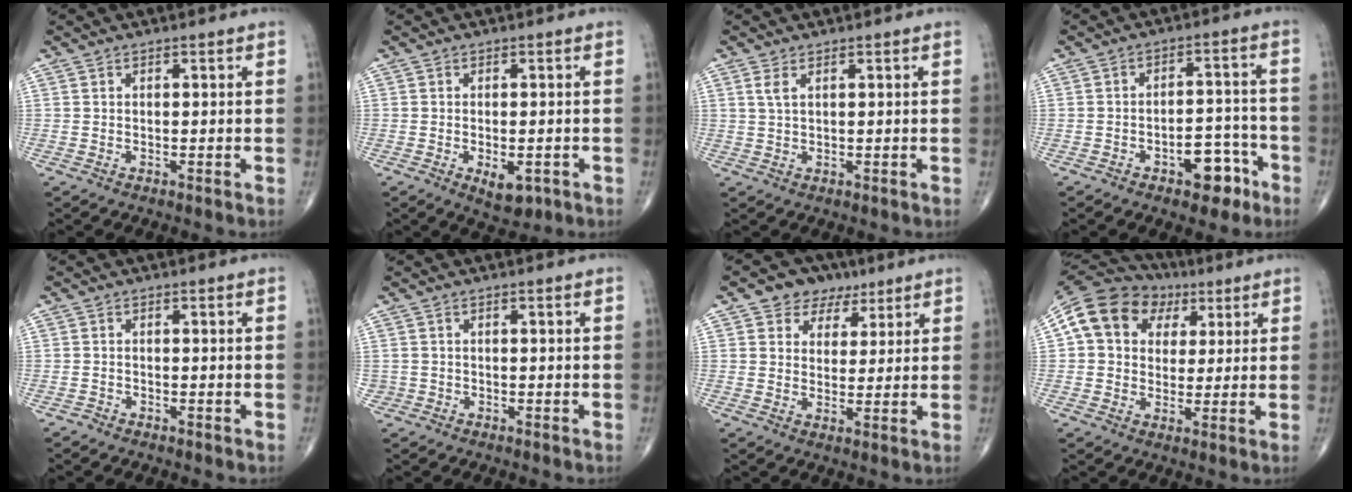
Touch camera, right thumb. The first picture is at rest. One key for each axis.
{"total": 4.8, "fx": -1.7, "fy": 2.5, "fz": 3.8, "tx": -0.049, "ty": -0.002, "tz": -0.016}
{"total": 2.2, "fx": 1.1, "fy": 0.8, "fz": 1.7, "tx": -0.041, "ty": 0.003, "tz": 0.029}
{"total": 8.0, "fx": -4.4, "fy": 4.3, "fz": 5.2, "tx": -0.045, "ty": 0.045, "tz": -0.058}
{"total": 0.7, "fx": -0.6, "fy": 0.3, "fz": -0.1, "tx": 0.000, "ty": 0.000, "tz": -0.016}
{"total": 1.3, "fx": -0.2, "fy": 1.1, "fz": 0.6, "tx": -0.012, "ty": 0.009, "tz": 0.000}
{"total": 7.3, "fx": 4.3, "fy": 5.4, "fz": 2.4, "tx": 0.000, "ty": -0.012, "tz": 0.065}
{"total": 14.9, "fx": 4.8, "fy": 11.9, "fz": 7.5, "tx": -0.111, "ty": 0.024, "tz": 0.074}